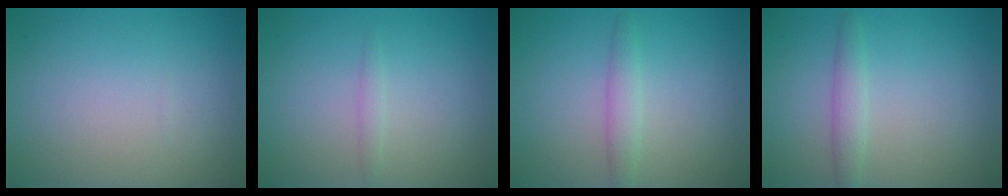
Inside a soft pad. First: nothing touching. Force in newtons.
{"total": 0.8, "press": 0.8, "slide": 0.0}
{"total": 1.8, "press": 1.8, "slide": 0.1}
{"total": 1.7, "press": 1.7, "slide": 0.0}